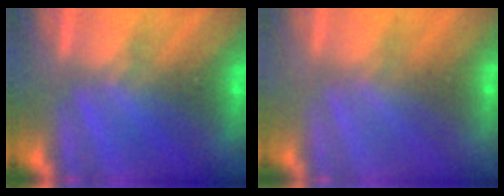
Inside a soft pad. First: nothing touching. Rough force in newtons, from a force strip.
{"total": 2.9}